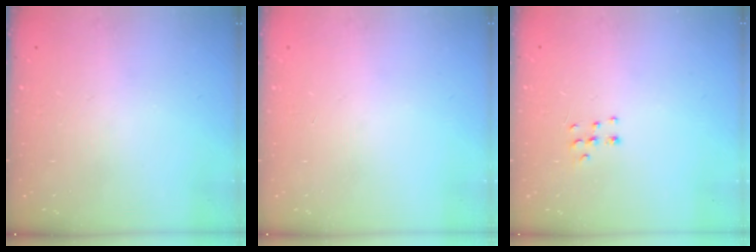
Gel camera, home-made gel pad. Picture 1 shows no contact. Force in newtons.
{"total": 0.0}
{"total": 4.4, "press": 4.3, "slide": 0.9}